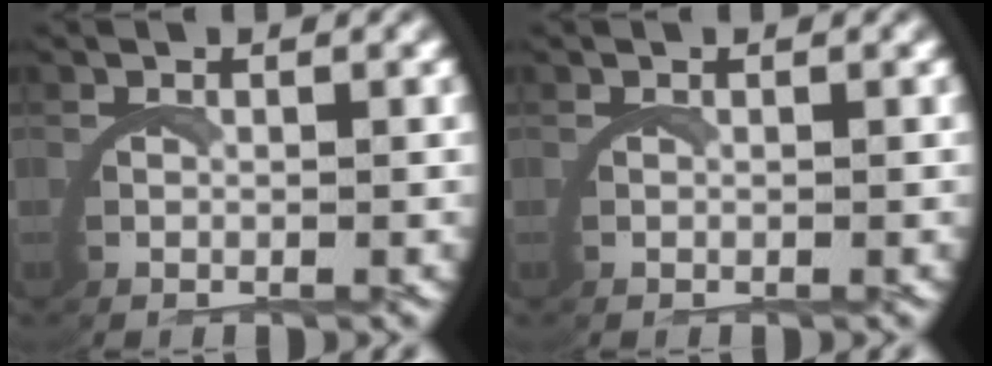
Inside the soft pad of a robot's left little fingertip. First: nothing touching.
{"total": 0.0}